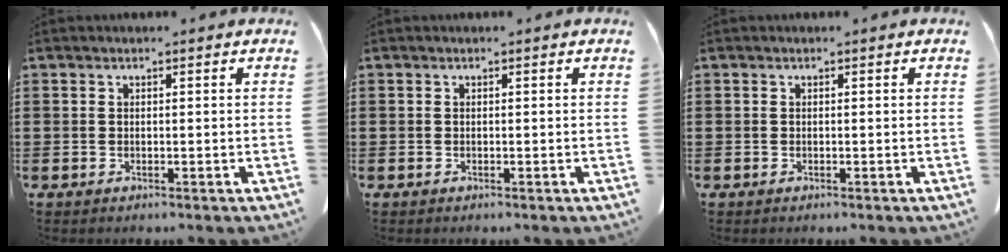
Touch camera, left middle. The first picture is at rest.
{"total": 0.0}
{"total": 0.0}